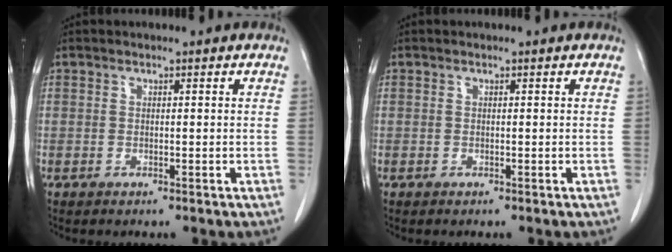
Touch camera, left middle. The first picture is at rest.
{"total": 0.0}